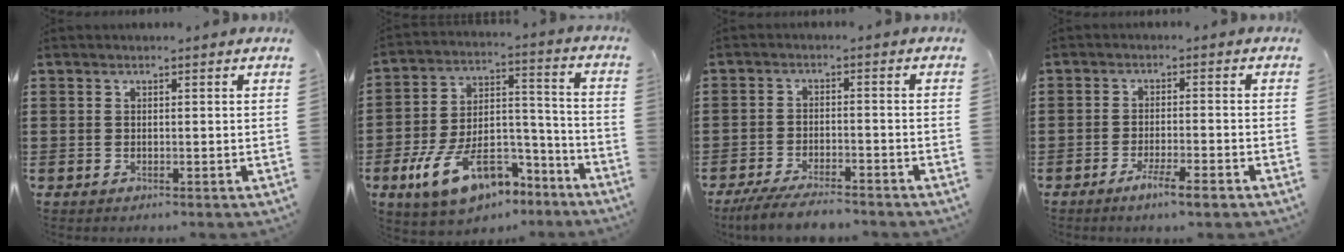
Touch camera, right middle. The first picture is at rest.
{"total": 12.9, "force": [-7.8, 6.1, 8.3], "torque": [-0.162, 0.034, -0.142]}
{"total": 4.7, "force": [-4.3, 0.4, 1.9], "torque": [-0.043, -0.007, -0.085]}
{"total": 3.7, "force": [-2.6, 0.2, 2.7], "torque": [-0.042, 0.001, -0.044]}